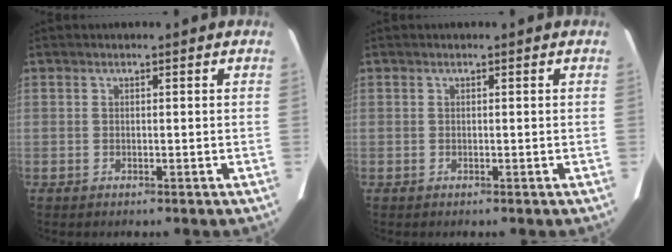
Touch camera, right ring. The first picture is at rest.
{"total": 0.0}